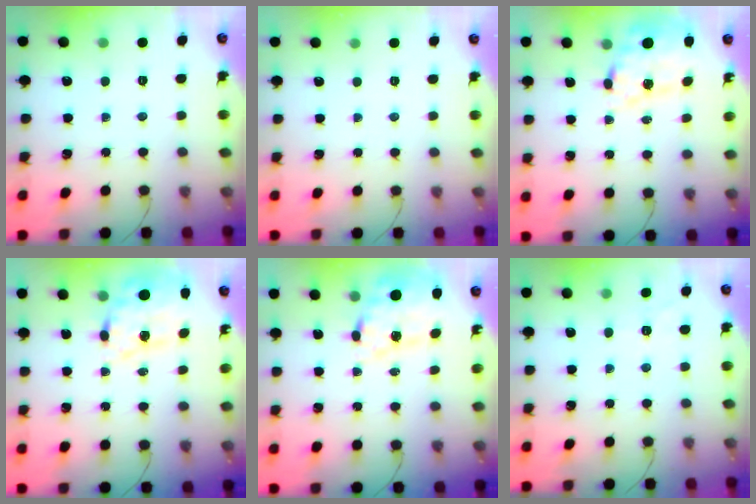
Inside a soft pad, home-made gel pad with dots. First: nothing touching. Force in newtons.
{"total": 2.4, "press": 2.4, "slide": 0.5}
{"total": 17.7, "press": 17.3, "slide": 3.8}
{"total": 12.9, "press": 12.1, "slide": 4.5}
{"total": 17.7, "press": 17.3, "slide": 3.8}
{"total": 2.3, "press": 1.5, "slide": 1.7}